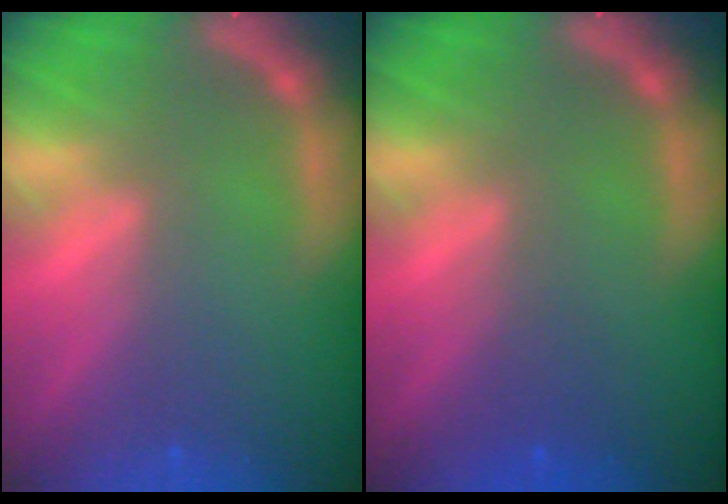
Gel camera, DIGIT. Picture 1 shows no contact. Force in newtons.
{"total": 1.5}